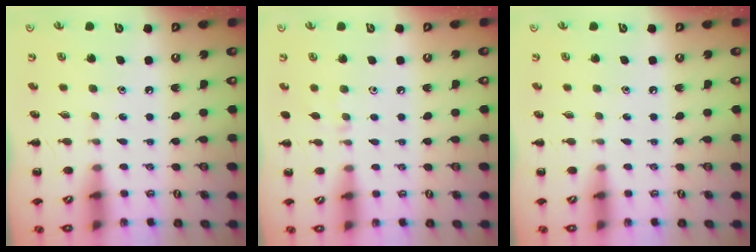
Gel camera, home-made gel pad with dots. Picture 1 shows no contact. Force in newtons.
{"total": 2.9, "press": 2.7, "slide": 1.0}
{"total": 0.0}